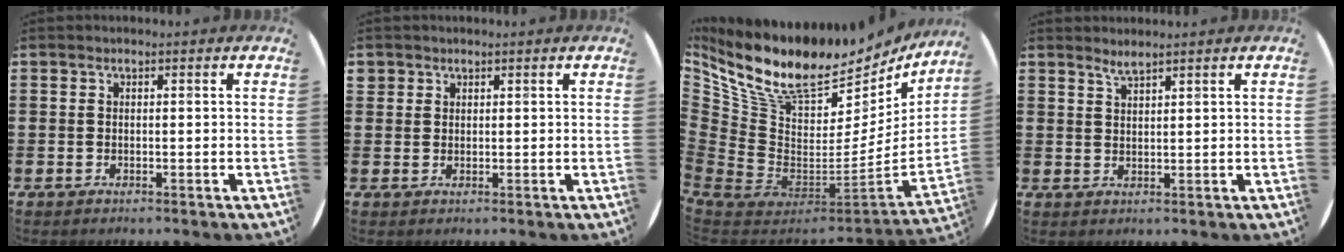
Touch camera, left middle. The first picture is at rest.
{"total": 1.3, "force": [1.0, 0.8, -0.1], "torque": [0.001, 0.003, 0.021]}
{"total": 13.2, "force": [9.1, 6.9, 6.6], "torque": [-0.168, -0.076, 0.161]}
{"total": 1.8, "force": [1.7, 0.0, 0.5], "torque": [-0.011, 0.000, 0.033]}